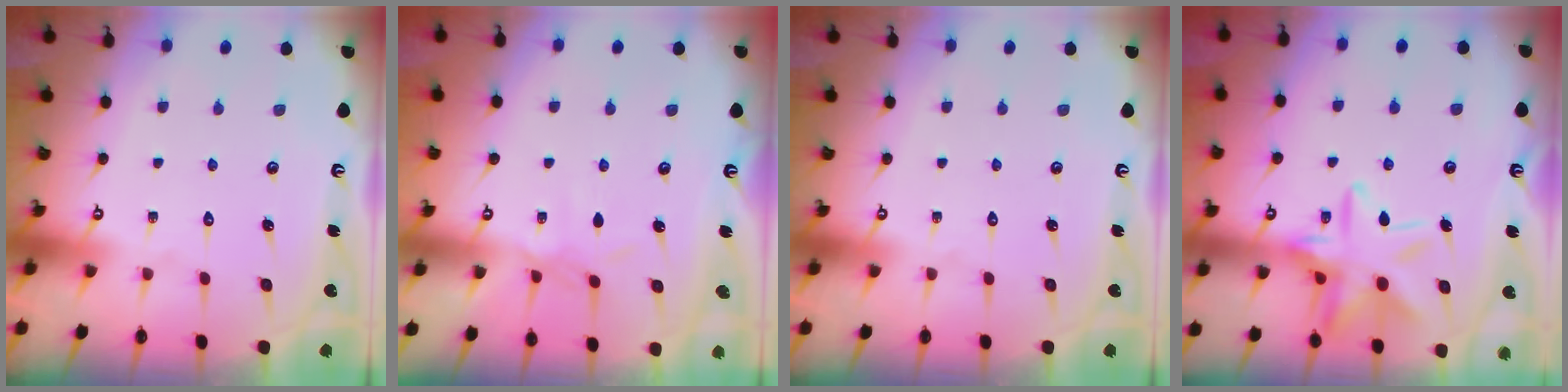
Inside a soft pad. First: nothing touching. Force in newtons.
{"total": 2.9, "press": 2.9, "slide": 0.6}
{"total": 0.0}
{"total": 14.6, "press": 14.6, "slide": 1.0}